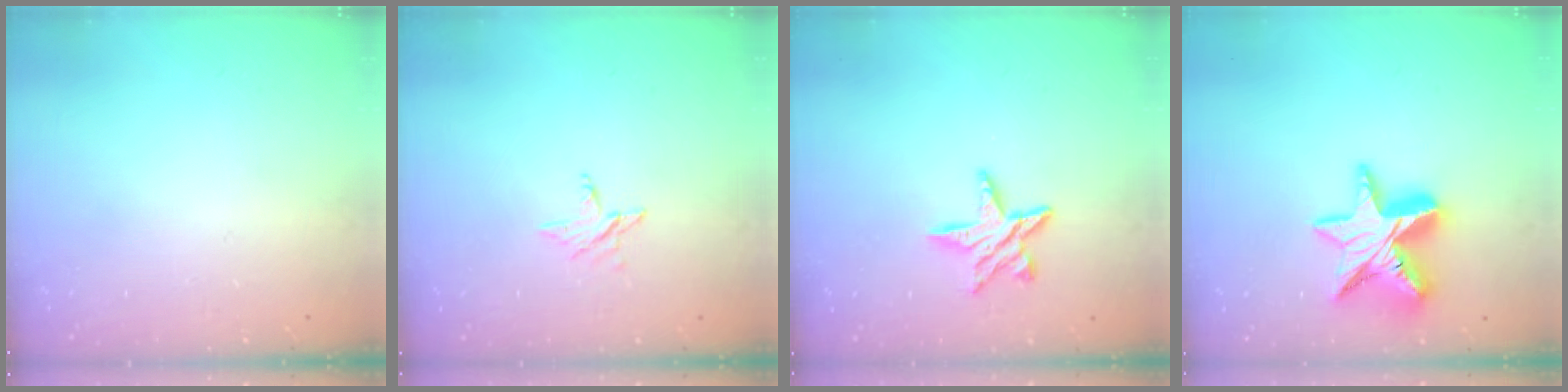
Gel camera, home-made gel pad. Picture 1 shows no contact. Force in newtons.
{"total": 3.3, "press": 3.3, "slide": 0.3}
{"total": 8.9, "press": 8.9, "slide": 0.4}
{"total": 14.1, "press": 14.1, "slide": 1.4}